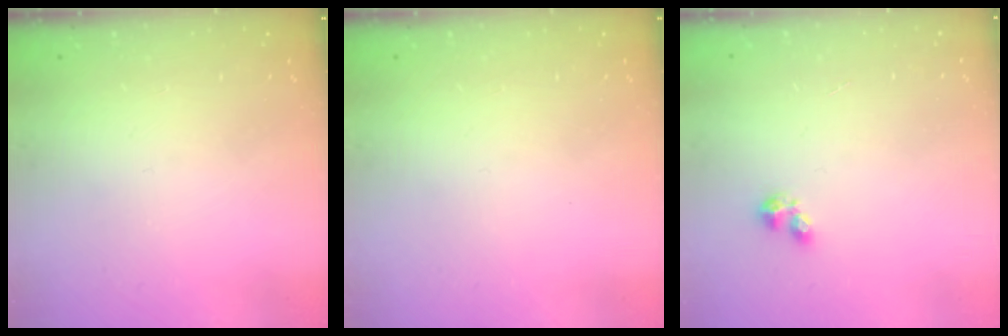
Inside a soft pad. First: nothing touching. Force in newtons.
{"total": 0.0}
{"total": 2.8, "press": 2.8, "slide": 0.5}